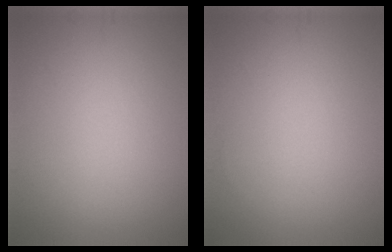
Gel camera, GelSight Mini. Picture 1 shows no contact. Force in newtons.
{"total": 0.0}